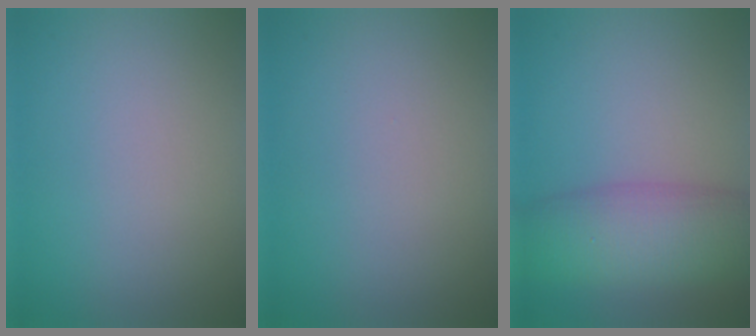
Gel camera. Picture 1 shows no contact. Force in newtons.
{"total": 0.0}
{"total": 7.4, "press": 7.4, "slide": 0.2}